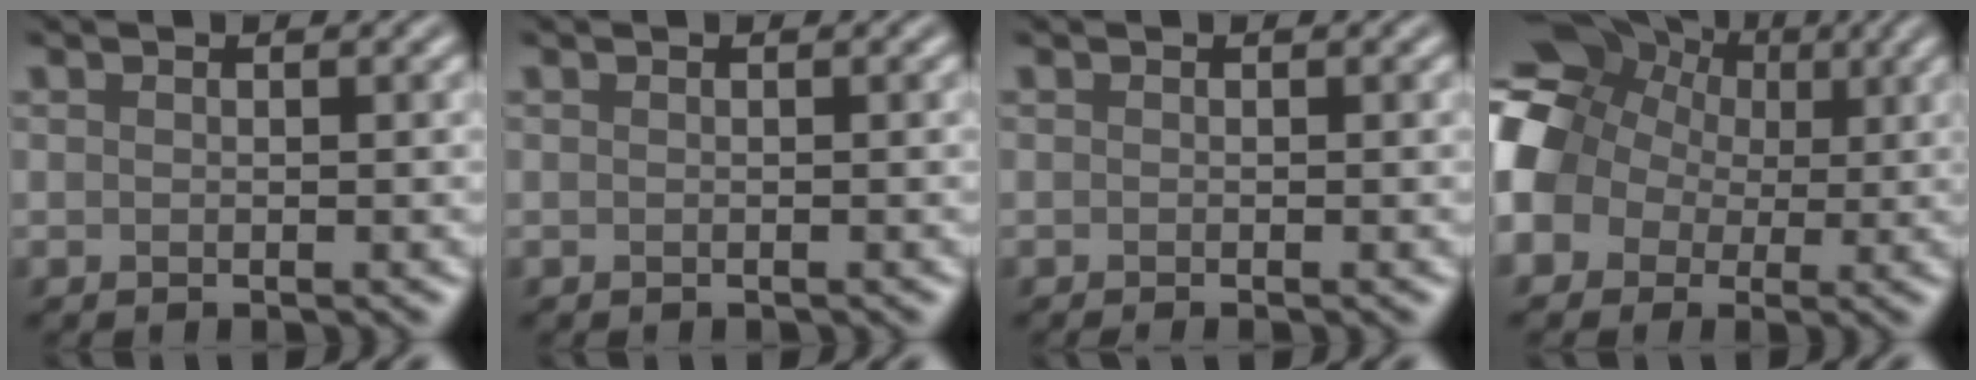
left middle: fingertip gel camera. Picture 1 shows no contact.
{"total": 0.8, "force": [-0.5, -0.3, -0.5], "torque": [0.011, -0.006, -0.005]}
{"total": 0.9, "force": [-0.9, 0.0, 0.1], "torque": [0.016, -0.014, -0.008]}
{"total": 11.9, "force": [0.4, 10.9, 4.7], "torque": [-0.133, 0.033, -0.013]}